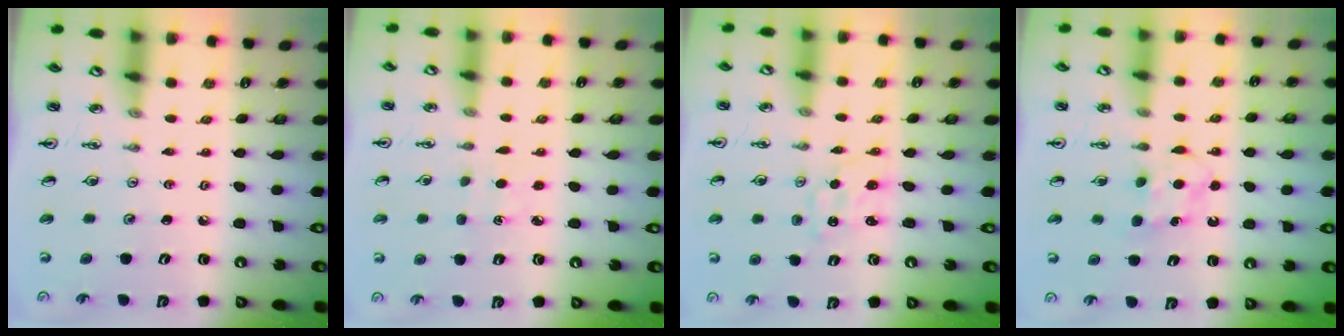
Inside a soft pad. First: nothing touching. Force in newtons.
{"total": 1.5, "press": 1.5, "slide": 0.2}
{"total": 0.6, "press": 0.4, "slide": 0.4}
{"total": 5.7, "press": 5.7, "slide": 0.7}